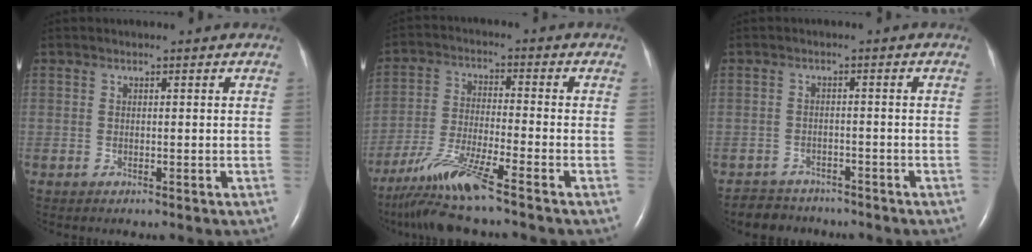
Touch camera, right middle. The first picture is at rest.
{"total": 9.6, "force": [-7.5, -1.1, 5.9], "torque": [-0.121, -0.031, -0.141]}
{"total": 4.5, "force": [-4.1, 1.8, -0.2], "torque": [0.000, -0.005, -0.063]}